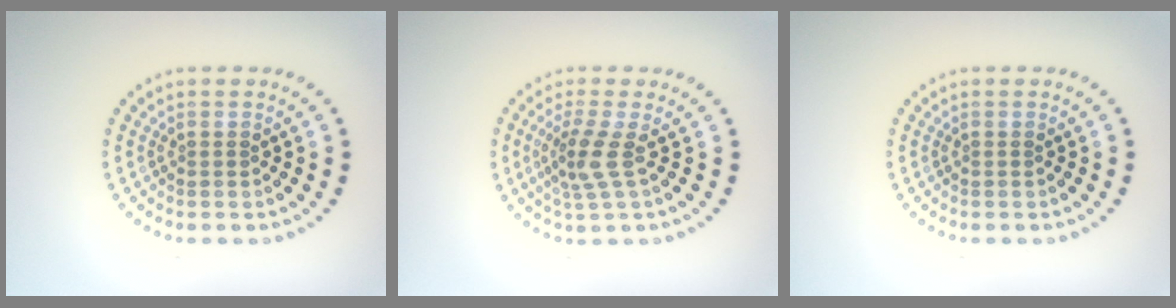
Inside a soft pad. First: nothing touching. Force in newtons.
{"total": 2.7, "press": 2.1, "slide": 1.7}
{"total": 0.0}